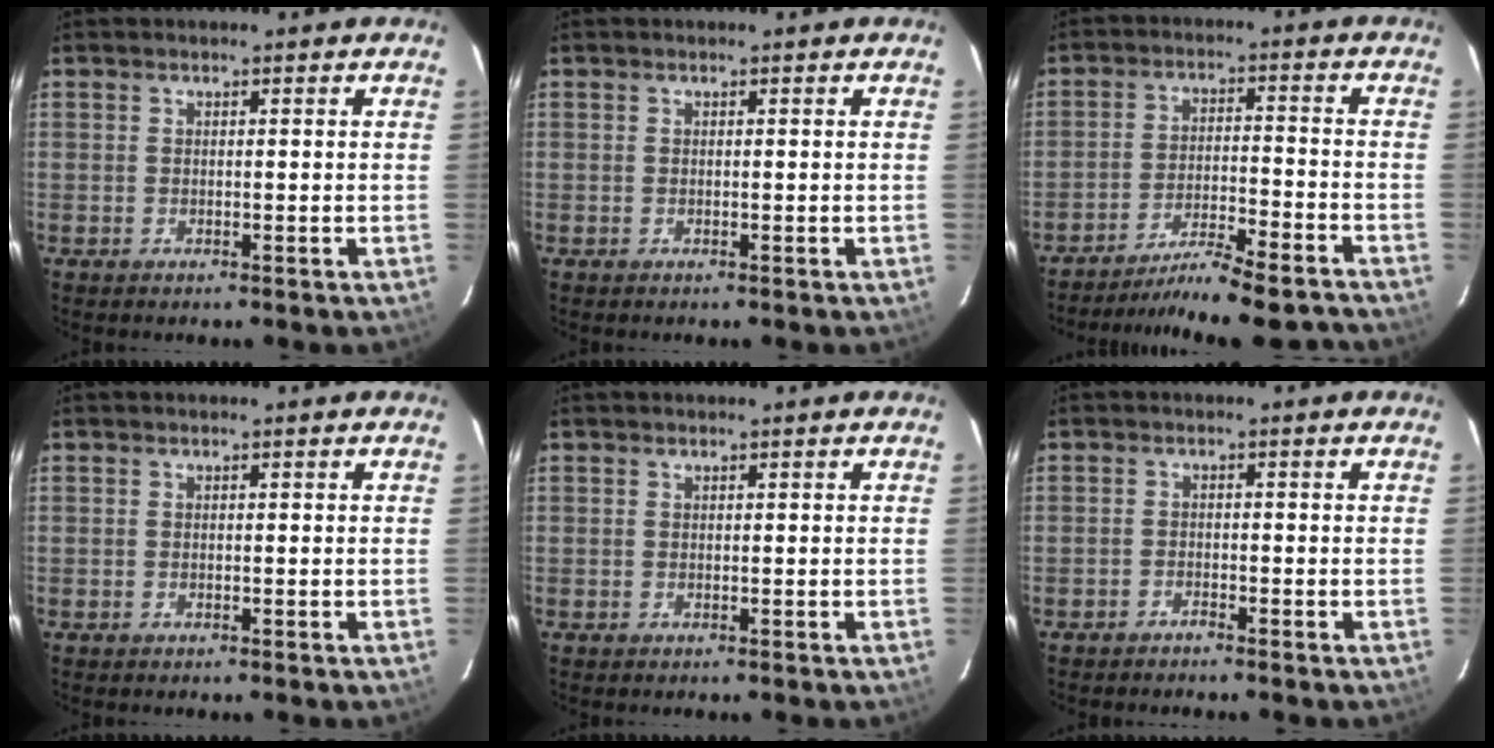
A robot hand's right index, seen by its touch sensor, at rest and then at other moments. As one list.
[{"total": 0.0}, {"total": 14.8, "force": [-13.8, 0.5, 5.3], "torque": [-0.105, -0.016, -0.208]}, {"total": 0.0}, {"total": 0.0}, {"total": 1.2, "force": [-1.2, 0.1, 0.0], "torque": [-0.007, 0.000, -0.023]}]